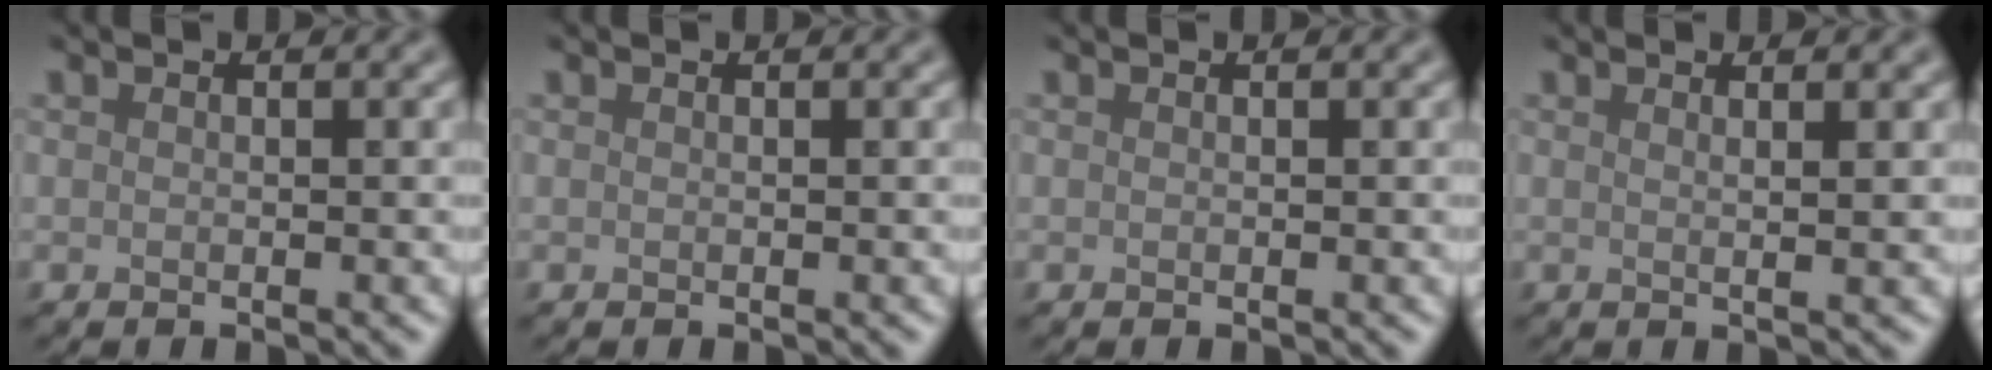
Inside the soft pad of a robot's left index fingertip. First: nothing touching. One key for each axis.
{"total": 0.0}
{"total": 0.0}
{"total": 2.7, "fx": 1.2, "fy": 1.0, "fz": 2.3, "tx": -0.022, "ty": 0.006, "tz": -0.008}